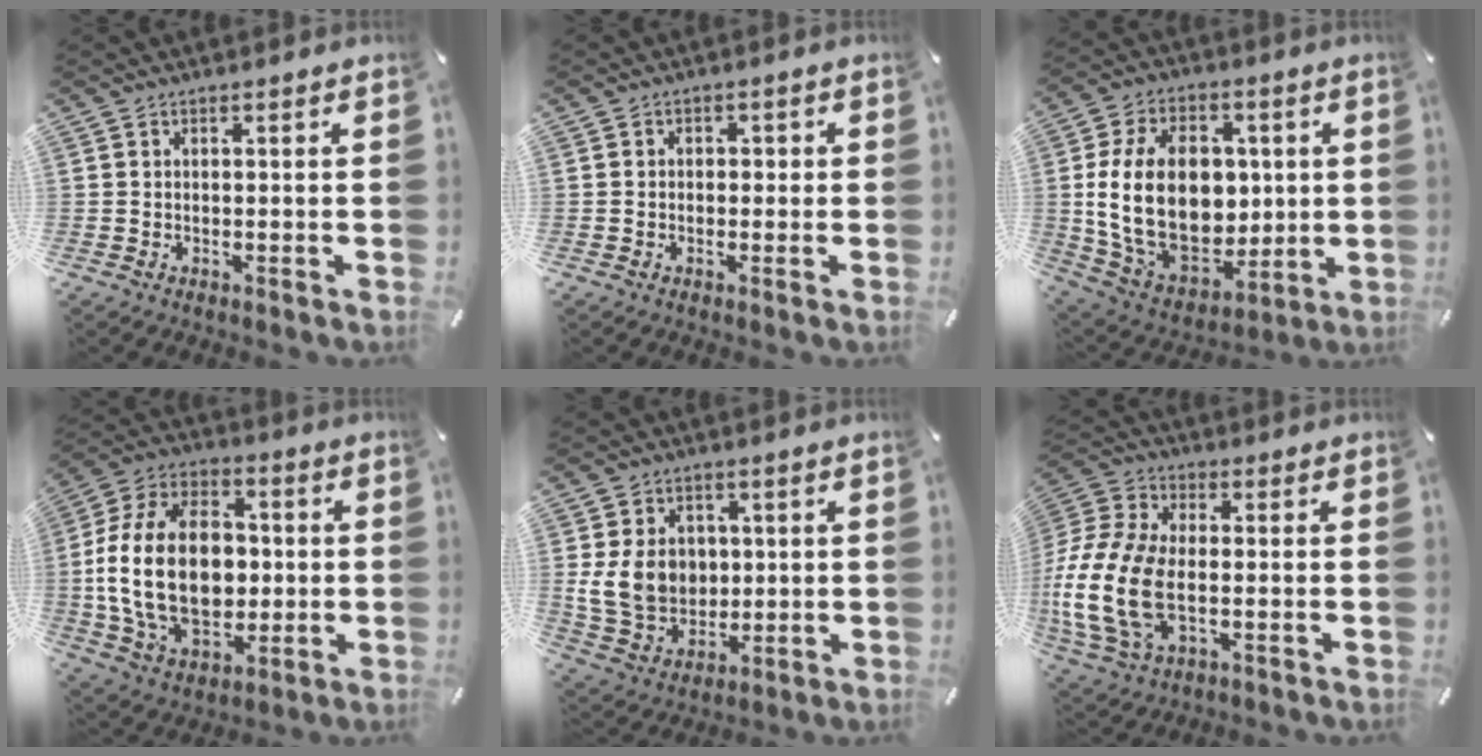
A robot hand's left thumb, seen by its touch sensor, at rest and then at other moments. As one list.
[{"total": 1.8, "force": [-0.8, 1.5, 0.6], "torque": [-0.011, 0.009, -0.019]}, {"total": 22.5, "force": [1.8, 16.2, 15.4], "torque": [-0.299, -0.010, 0.043]}, {"total": 22.4, "force": [-1.0, 15.8, 15.8], "torque": [-0.344, -0.003, -0.017]}, {"total": 11.2, "force": [1.4, 9.5, 5.7], "torque": [-0.134, 0.003, 0.028]}, {"total": 17.4, "force": [-3.3, 11.0, 13.1], "torque": [-0.288, 0.005, -0.054]}]